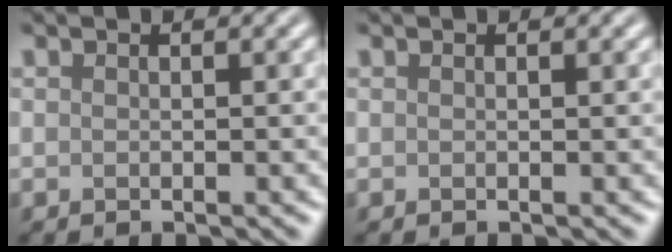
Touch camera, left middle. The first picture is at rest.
{"total": 0.0}